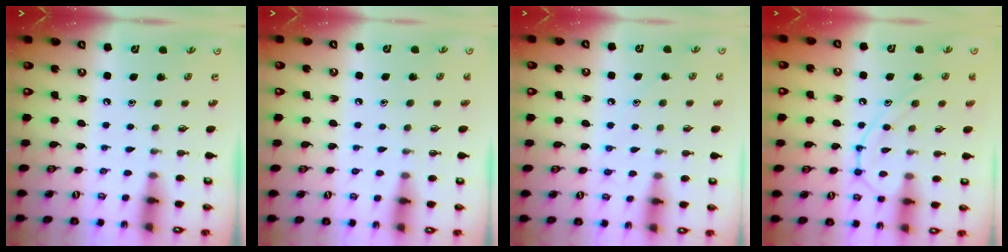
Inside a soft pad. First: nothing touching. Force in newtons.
{"total": 0.7, "press": 0.7, "slide": 0.0}
{"total": 4.9, "press": 4.9, "slide": 0.8}
{"total": 11.2, "press": 11.1, "slide": 0.7}